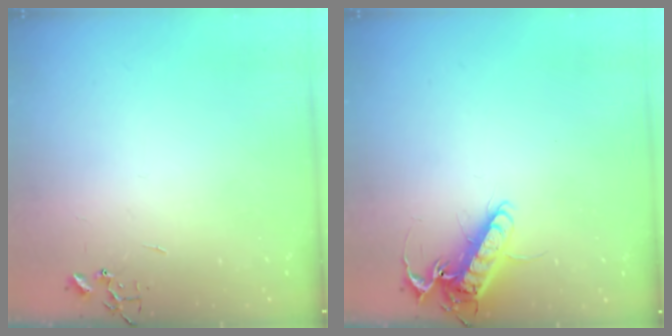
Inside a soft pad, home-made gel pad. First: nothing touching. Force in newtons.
{"total": 13.7, "press": 13.5, "slide": 2.3}